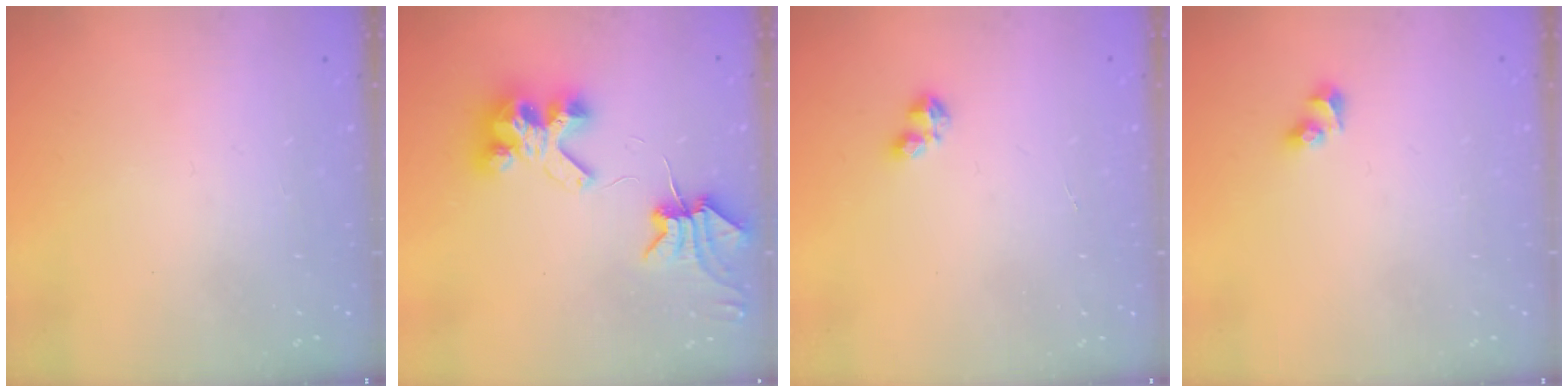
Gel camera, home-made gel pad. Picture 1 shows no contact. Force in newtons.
{"total": 7.1, "press": 7.0, "slide": 0.9}
{"total": 1.9, "press": 1.9, "slide": 0.4}
{"total": 4.5, "press": 4.0, "slide": 2.0}